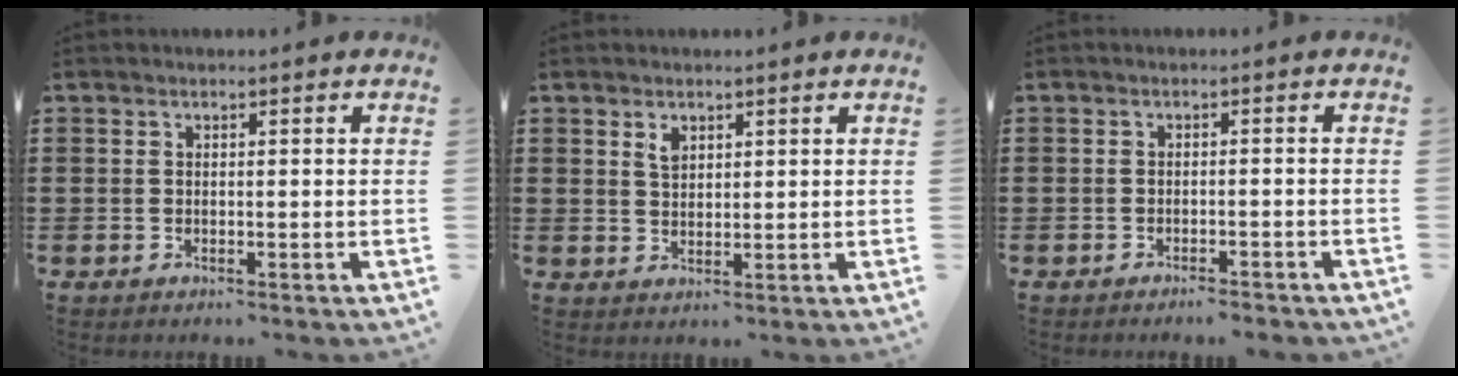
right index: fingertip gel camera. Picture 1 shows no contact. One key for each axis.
{"total": 2.2, "fx": 1.4, "fy": 1.2, "fz": 1.2, "tx": -0.020, "ty": -0.001, "tz": 0.024}
{"total": 1.6, "fx": -1.5, "fy": 0.0, "fz": 0.5, "tx": -0.012, "ty": 0.000, "tz": -0.031}